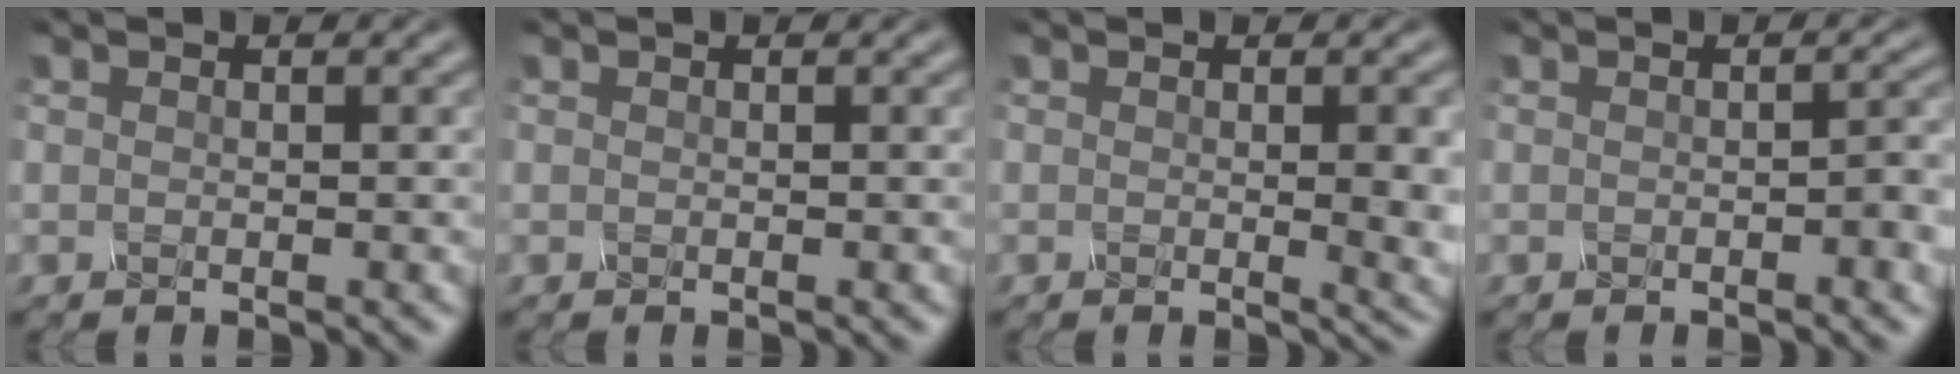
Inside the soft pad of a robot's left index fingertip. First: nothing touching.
{"total": 0.0}
{"total": 4.2, "force": [0.1, 1.2, 4.0], "torque": [-0.044, -0.004, 0.002]}
{"total": 1.9, "force": [-0.5, 0.4, 1.8], "torque": [-0.023, 0.003, -0.006]}